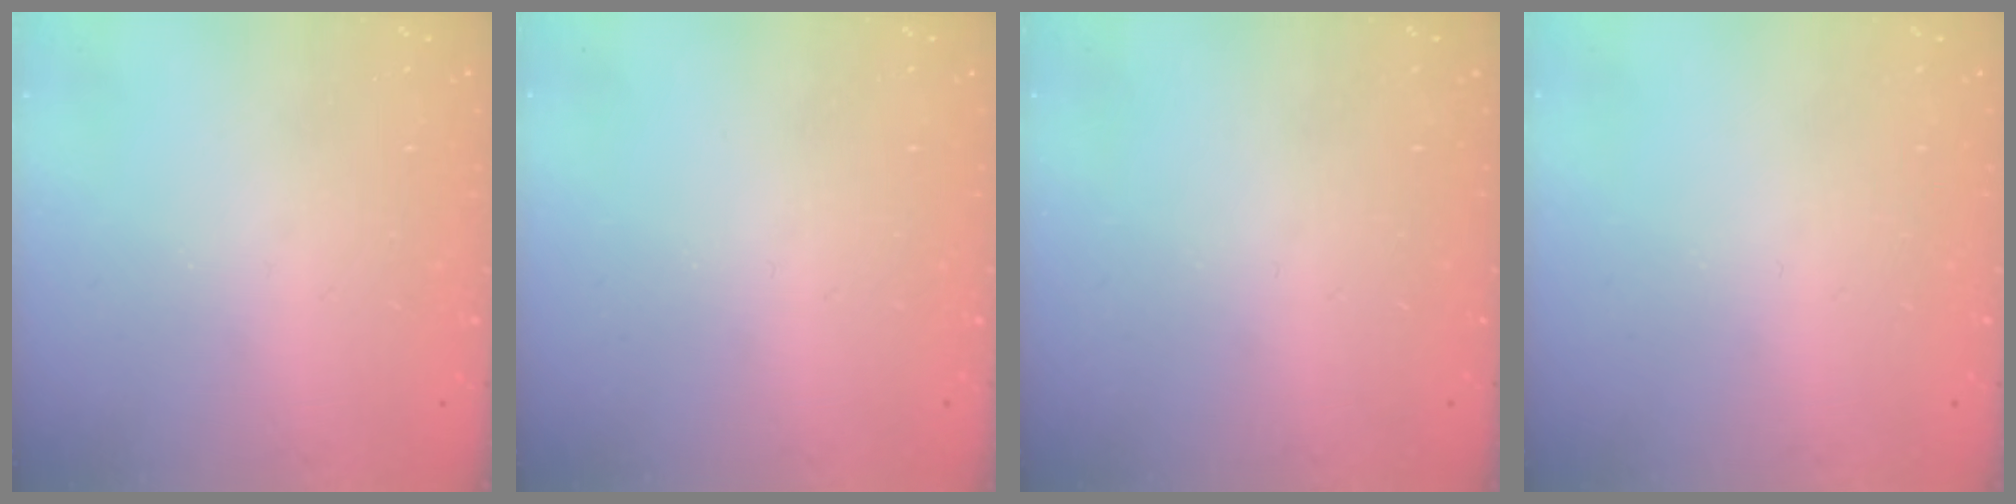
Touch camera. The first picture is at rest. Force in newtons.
{"total": 0.0}
{"total": 0.0}
{"total": 0.0}